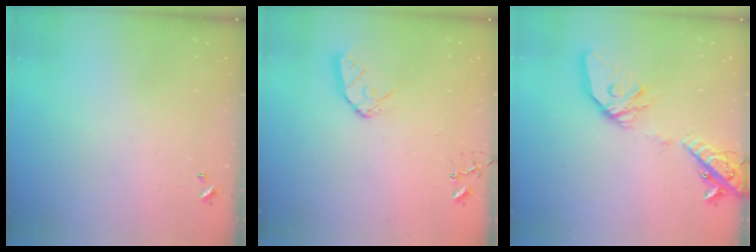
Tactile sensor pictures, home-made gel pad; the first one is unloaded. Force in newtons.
{"total": 9.1, "press": 9.1, "slide": 0.9}
{"total": 20.2, "press": 20.0, "slide": 3.0}